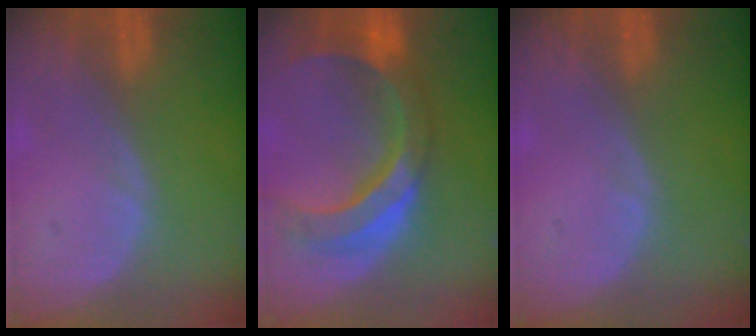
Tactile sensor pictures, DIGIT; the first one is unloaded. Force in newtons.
{"total": 11.5, "press": 9.8, "slide": 5.9}
{"total": 0.0}